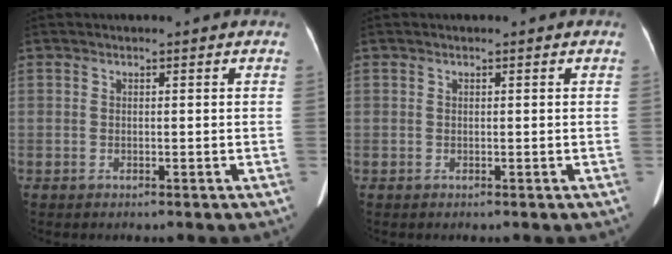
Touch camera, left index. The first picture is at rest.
{"total": 0.0}